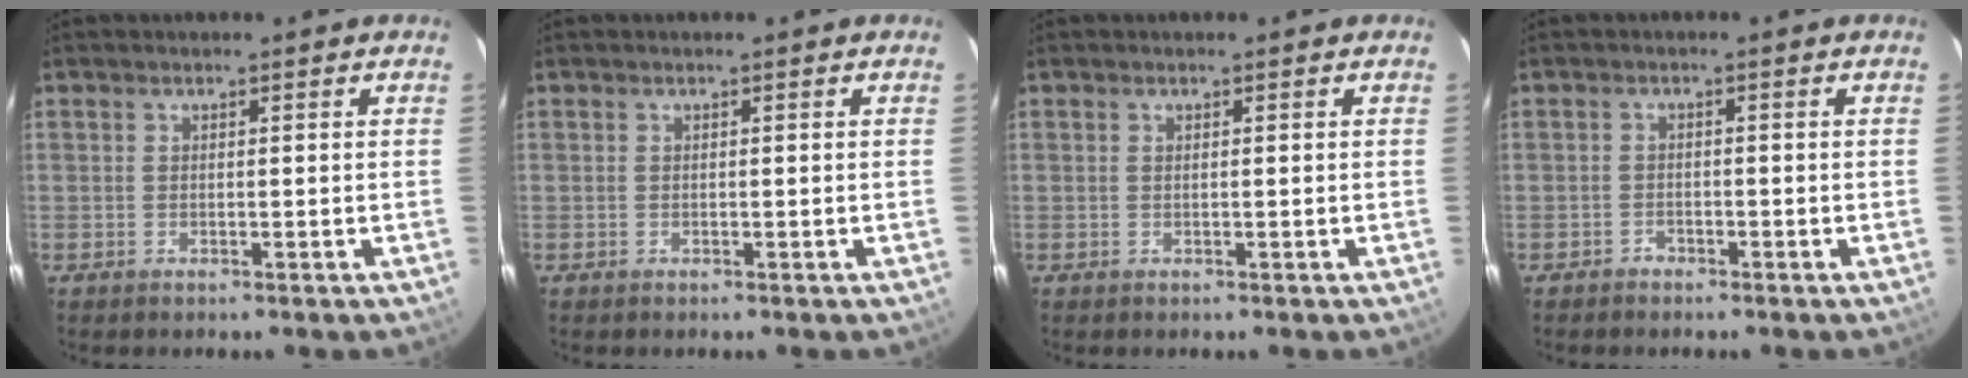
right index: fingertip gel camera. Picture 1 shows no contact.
{"total": 0.0}
{"total": 0.0}
{"total": 1.5, "force": [-1.3, 0.9, -0.1], "torque": [-0.002, 0.007, -0.022]}